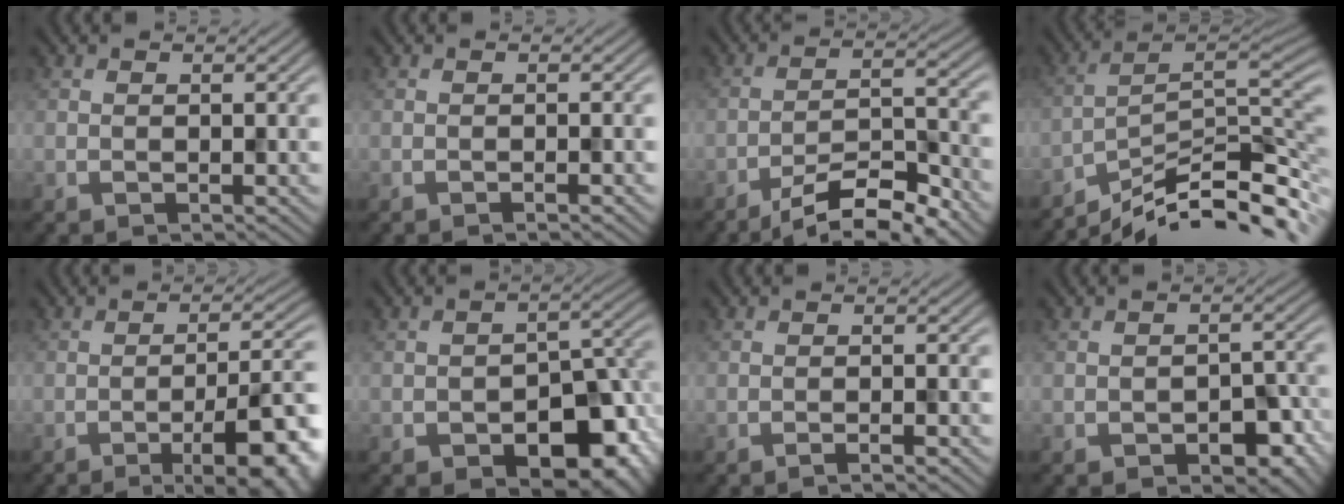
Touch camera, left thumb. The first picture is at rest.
{"total": 0.8, "force": [-0.5, 0.0, 0.6], "torque": [-0.009, 0.001, -0.013]}
{"total": 9.5, "force": [-7.4, 1.9, 5.6], "torque": [-0.100, 0.006, -0.128]}
{"total": 12.6, "force": [-9.5, 2.5, 7.8], "torque": [-0.125, 0.008, -0.165]}
{"total": 12.2, "force": [-6.0, 3.2, 10.1], "torque": [-0.123, 0.013, -0.084]}
{"total": 11.0, "force": [-4.8, 6.3, 7.6], "torque": [-0.096, -0.021, -0.068]}
{"total": 1.7, "force": [-1.1, 0.1, 1.2], "torque": [-0.014, 0.005, -0.028]}
{"total": 5.1, "force": [-2.5, 2.8, 3.4], "torque": [-0.042, -0.004, -0.032]}